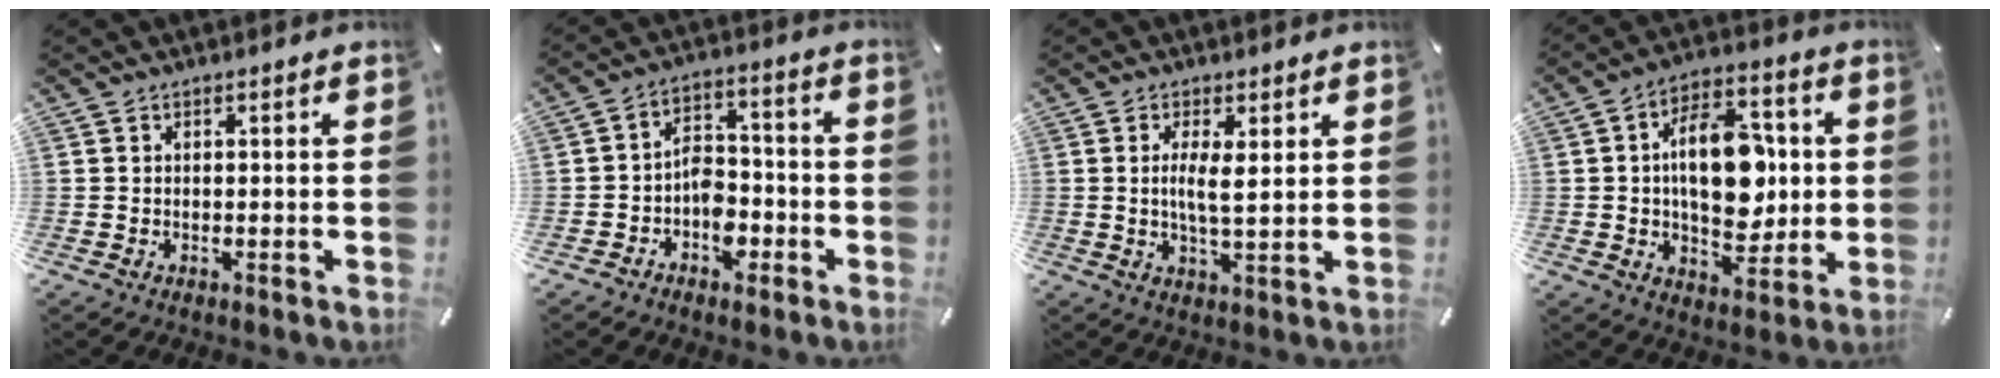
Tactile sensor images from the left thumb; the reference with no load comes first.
{"total": 7.0, "force": [-3.5, 5.0, 3.6], "torque": [-0.051, 0.019, -0.061]}
{"total": 5.3, "force": [1.1, 1.4, 4.9], "torque": [-0.091, -0.005, 0.017]}
{"total": 16.8, "force": [1.0, 10.3, 13.2], "torque": [-0.208, 0.006, 0.018]}